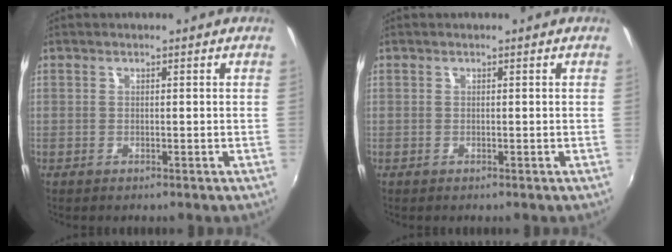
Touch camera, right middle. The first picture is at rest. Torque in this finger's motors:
{"motor_torque": [0.00, 0.00, 0.00, 0.00]}